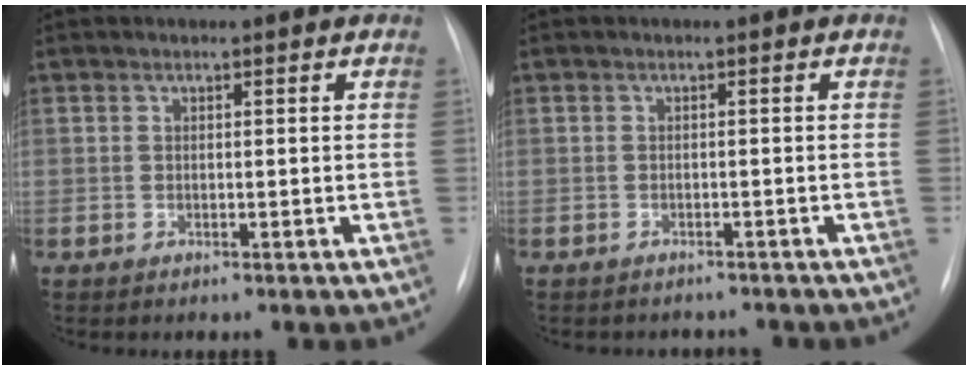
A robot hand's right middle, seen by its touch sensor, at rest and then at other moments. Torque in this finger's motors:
{"motor_torque": [-0.03, -0.03, -0.01, 0.00]}